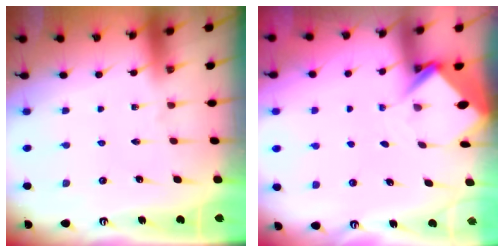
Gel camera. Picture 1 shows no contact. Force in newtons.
{"total": 3.9, "press": 3.9, "slide": 0.2}